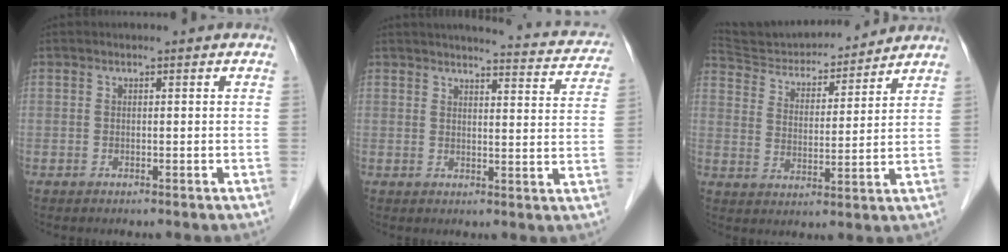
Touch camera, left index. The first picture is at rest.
{"total": 14.1, "force": [13.1, 2.4, 4.5], "torque": [-0.036, -0.028, 0.126]}
{"total": 14.7, "force": [14.2, 2.7, 2.9], "torque": [-0.050, 0.009, 0.231]}